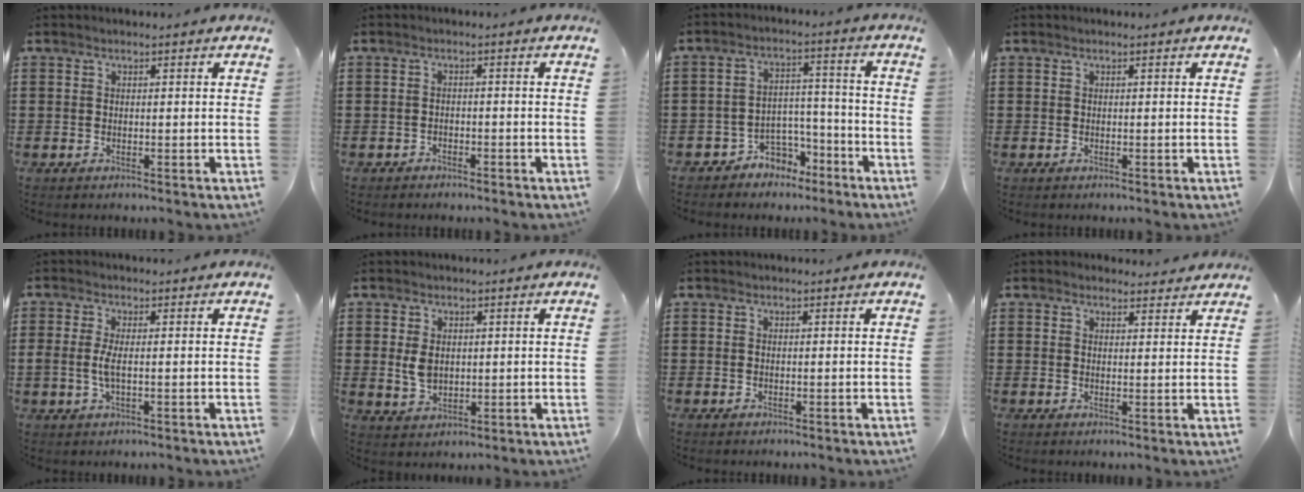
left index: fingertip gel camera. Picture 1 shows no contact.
{"total": 1.5, "force": [-1.5, 0.3, -0.1], "torque": [-0.005, 0.002, -0.035]}
{"total": 5.0, "force": [-4.1, 2.8, 0.8], "torque": [-0.024, 0.014, -0.081]}
{"total": 0.0}
{"total": 3.1, "force": [-0.3, 1.1, 2.9], "torque": [-0.076, -0.005, -0.012]}
{"total": 4.0, "force": [0.6, 2.7, 2.8], "torque": [-0.068, 0.004, 0.010]}
{"total": 0.0}
{"total": 2.1, "force": [2.0, 0.8, 0.1], "torque": [-0.001, -0.001, 0.036]}